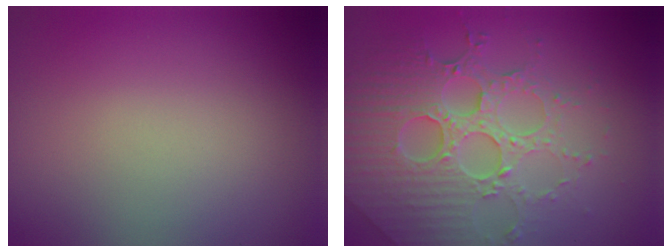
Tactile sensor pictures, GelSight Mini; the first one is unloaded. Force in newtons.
{"total": 7.6, "press": 5.6, "slide": 5.1}